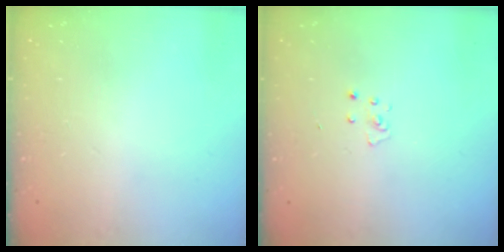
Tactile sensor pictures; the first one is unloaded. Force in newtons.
{"total": 2.6, "press": 2.6, "slide": 0.2}